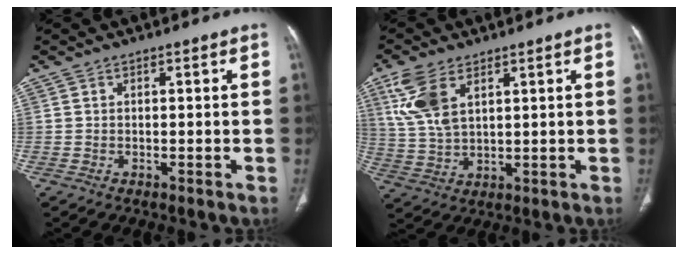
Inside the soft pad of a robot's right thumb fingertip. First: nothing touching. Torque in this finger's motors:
{"motor_torque": [0.83, 0.74, 1.44, 1.05, 0.20]}